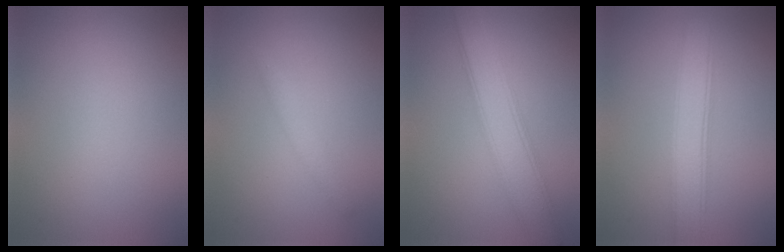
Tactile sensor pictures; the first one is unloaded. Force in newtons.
{"total": 1.3, "press": 1.3, "slide": 0.0}
{"total": 5.0, "press": 5.0, "slide": 0.2}
{"total": 4.3, "press": 4.3, "slide": 0.2}